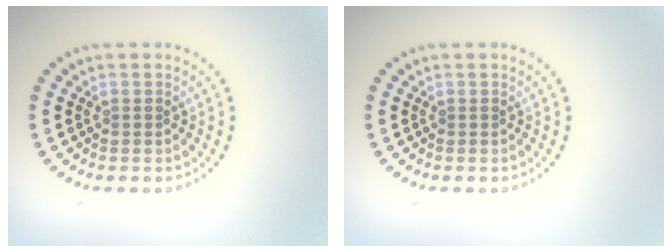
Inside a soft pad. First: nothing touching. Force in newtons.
{"total": 0.0}